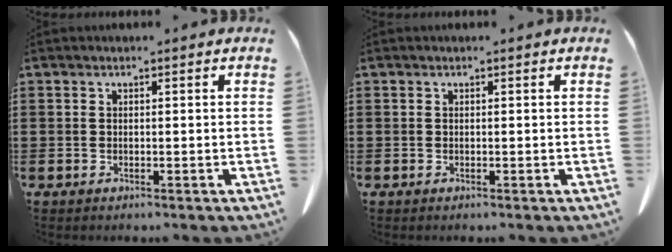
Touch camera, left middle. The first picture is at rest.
{"total": 0.0}